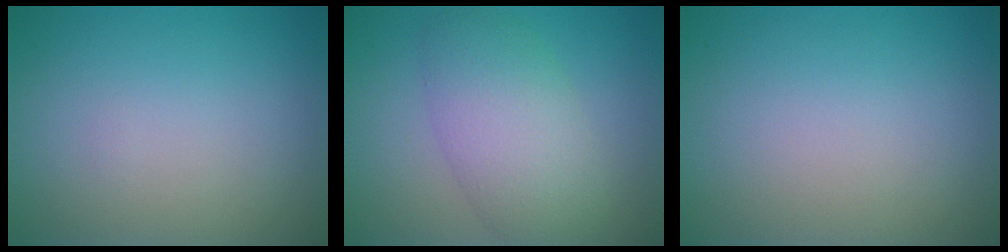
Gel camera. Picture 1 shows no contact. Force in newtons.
{"total": 5.8, "press": 5.8, "slide": 0.1}
{"total": 0.0}